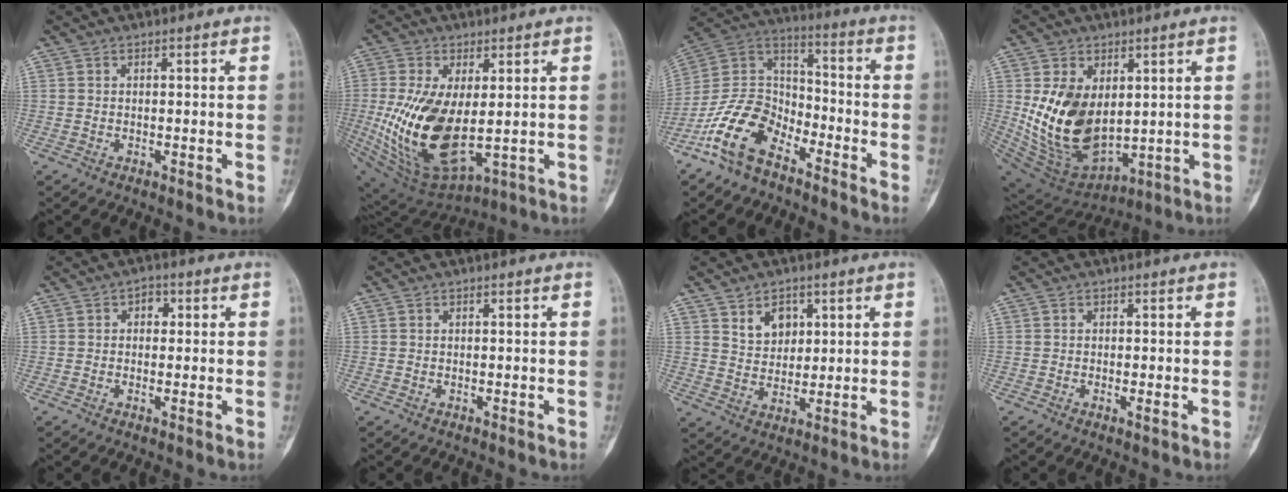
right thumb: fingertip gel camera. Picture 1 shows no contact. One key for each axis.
{"total": 18.1, "fx": -0.4, "fy": 9.2, "fz": 15.6, "tx": -0.302, "ty": -0.019, "tz": 0.020}
{"total": 14.4, "fx": -9.2, "fy": 7.9, "fz": 7.7, "tx": -0.137, "ty": 0.075, "tz": -0.187}
{"total": 16.7, "fx": 2.2, "fy": 10.7, "fz": 12.7, "tx": -0.207, "ty": -0.023, "tz": 0.070}
{"total": 2.8, "fx": 0.5, "fy": 2.1, "fz": 1.9, "tx": -0.014, "ty": 0.004, "tz": 0.001}
{"total": 0.0}
{"total": 5.9, "fx": 2.8, "fy": 4.3, "fz": 3.0, "tx": -0.025, "ty": -0.021, "tz": 0.054}
{"total": 1.1, "fx": -0.3, "fy": 0.3, "fz": 1.1, "tx": -0.022, "ty": -0.004, "tz": -0.007}